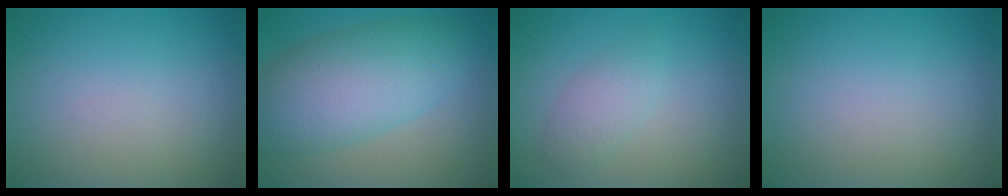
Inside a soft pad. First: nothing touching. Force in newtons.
{"total": 7.8, "press": 7.8, "slide": 0.3}
{"total": 1.9, "press": 1.9, "slide": 0.1}
{"total": 0.0}